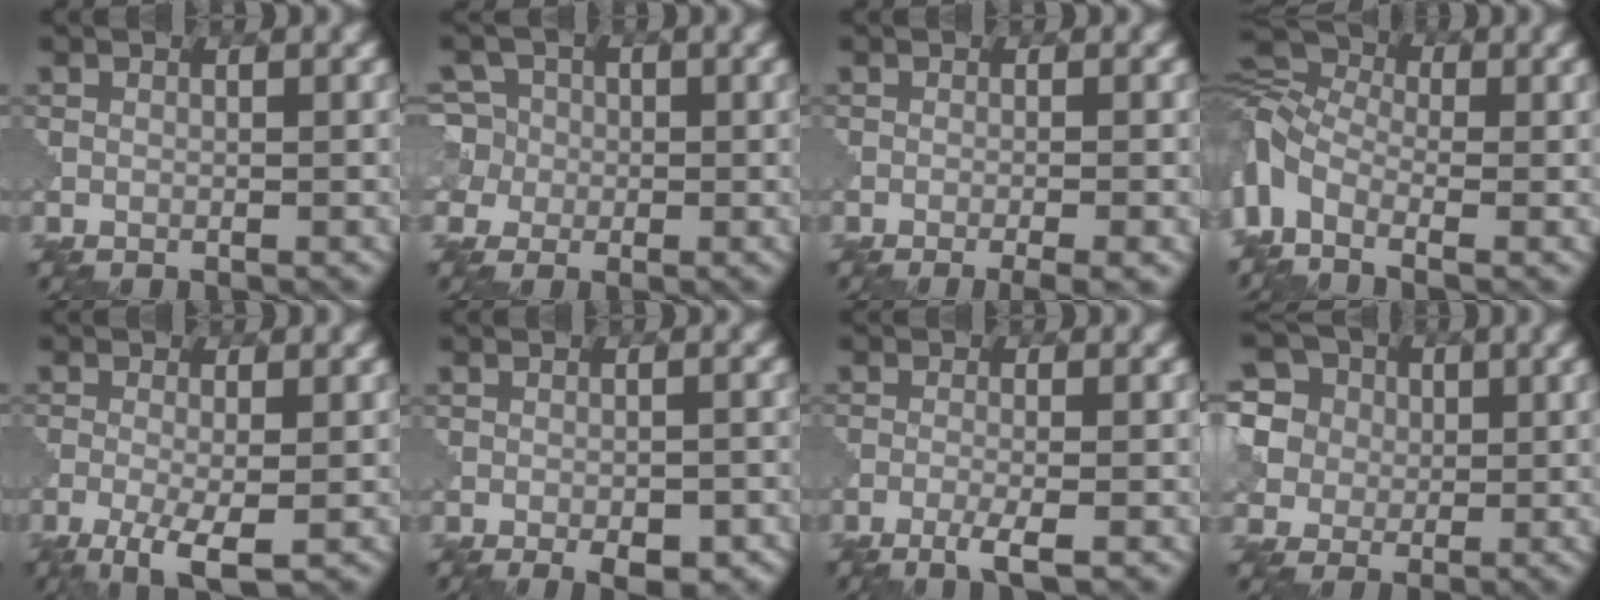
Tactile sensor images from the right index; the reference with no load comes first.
{"total": 3.5, "force": [-0.4, 3.5, -0.1], "torque": [0.000, 0.020, -0.027]}
{"total": 2.8, "force": [-1.4, 0.7, 2.3], "torque": [-0.011, 0.003, -0.026]}
{"total": 6.3, "force": [-2.3, 3.6, 4.6], "torque": [-0.141, -0.003, -0.062]}
{"total": 3.9, "force": [-2.3, 0.7, 3.1], "torque": [-0.063, -0.006, -0.040]}
{"total": 3.3, "force": [-2.5, 1.0, 1.9], "torque": [-0.024, -0.006, -0.017]}
{"total": 2.1, "force": [-1.7, 0.0, 1.3], "torque": [-0.024, -0.002, -0.037]}
{"total": 8.6, "force": [2.3, 7.9, 2.6], "torque": [-0.088, 0.034, 0.032]}